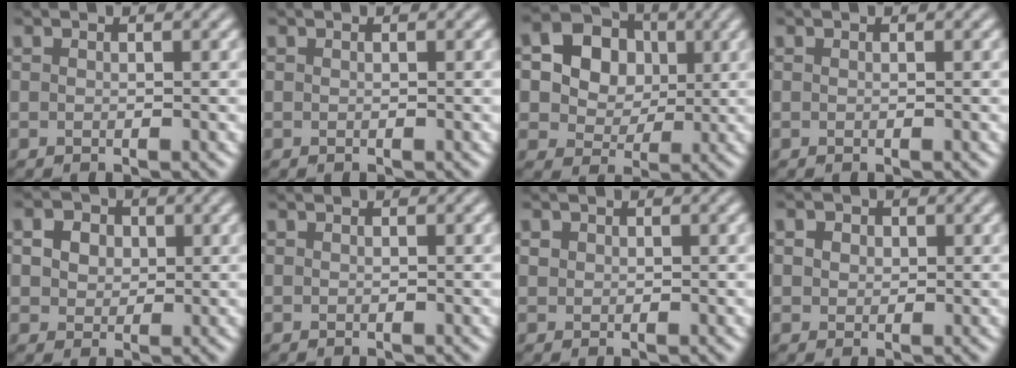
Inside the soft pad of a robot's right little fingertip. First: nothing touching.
{"total": 0.0}
{"total": 14.0, "force": [4.4, 11.9, 5.9], "torque": [-0.142, 0.038, 0.059]}
{"total": 0.0}
{"total": 6.1, "force": [2.6, 4.5, 3.1], "torque": [-0.055, 0.022, 0.020]}
{"total": 0.0}
{"total": 0.7, "force": [0.3, 0.6, 0.1], "torque": [0.000, -0.001, 0.005]}
{"total": 3.4, "force": [1.7, 2.5, 1.6], "torque": [-0.026, 0.013, 0.011]}